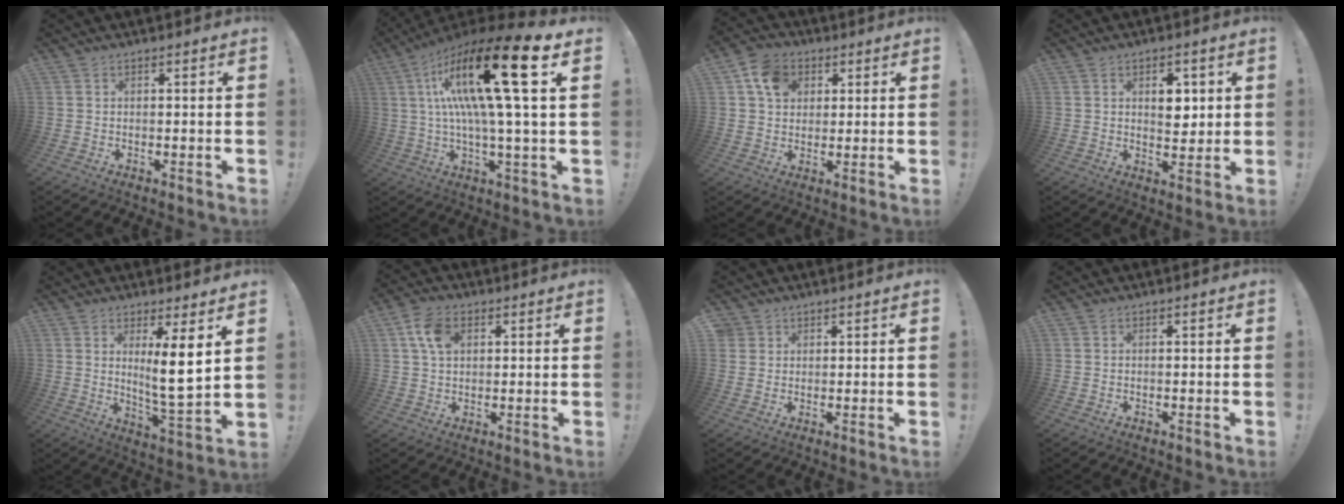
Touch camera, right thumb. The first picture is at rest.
{"total": 24.3, "force": [6.5, 4.0, 23.1], "torque": [-0.420, -0.035, 0.083]}
{"total": 9.7, "force": [3.5, 7.9, 4.4], "torque": [-0.071, -0.002, 0.070]}
{"total": 6.3, "force": [1.9, 4.5, 4.0], "torque": [-0.042, -0.006, 0.027]}
{"total": 10.5, "force": [3.4, 1.1, 9.9], "torque": [-0.155, -0.030, 0.054]}
{"total": 8.2, "force": [2.7, 5.8, 5.1], "torque": [-0.095, 0.008, 0.053]}
{"total": 2.3, "force": [1.6, 1.6, 0.2], "torque": [-0.010, -0.006, 0.031]}
{"total": 0.0}